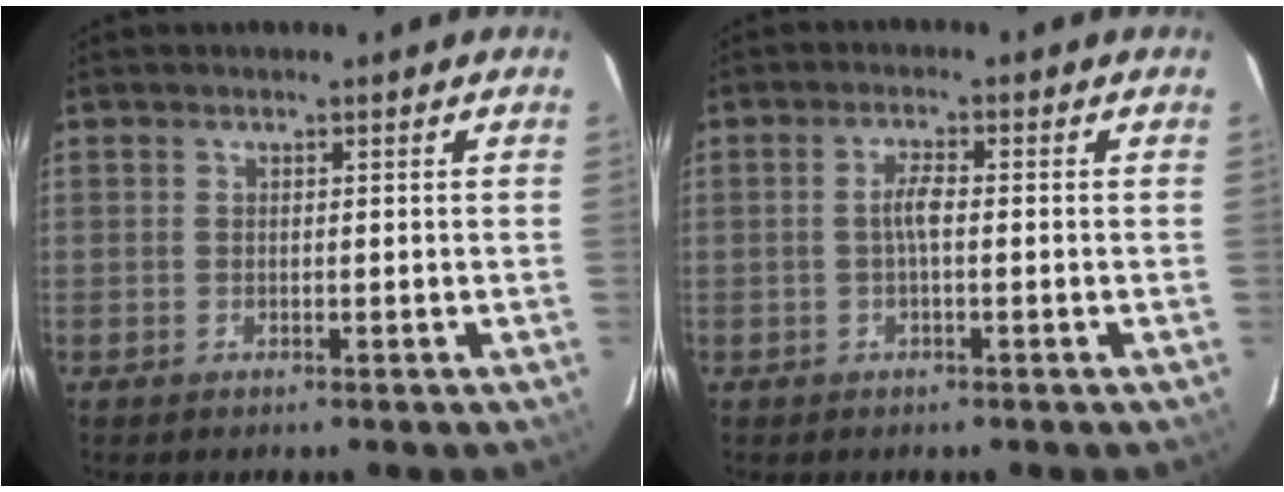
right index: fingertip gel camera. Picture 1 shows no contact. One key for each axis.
{"total": 2.5, "fx": -0.4, "fy": 0.3, "fz": 2.4, "tx": -0.050, "ty": 0.005, "tz": -0.007}